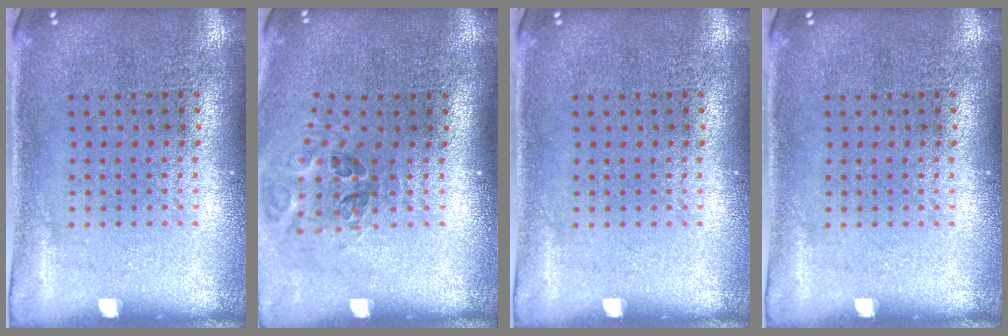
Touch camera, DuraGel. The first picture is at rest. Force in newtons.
{"total": 1.2, "press": 1.1, "slide": 0.5}
{"total": 0.0}
{"total": 0.0}